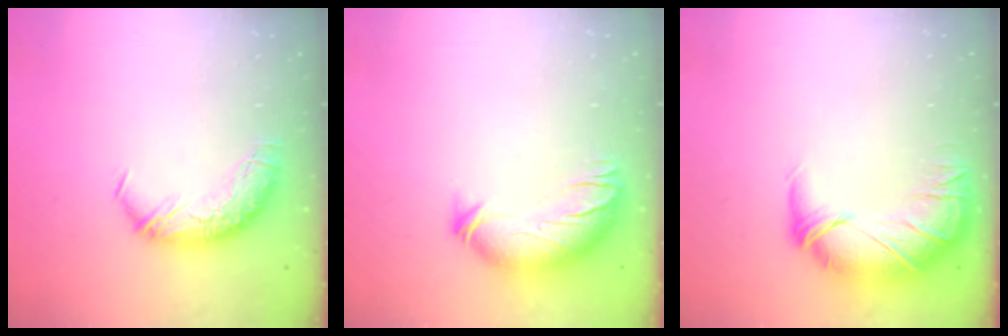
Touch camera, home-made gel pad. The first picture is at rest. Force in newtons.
{"total": 3.5, "press": 2.6, "slide": 2.3}
{"total": 2.8, "press": 0.1, "slide": 2.8}